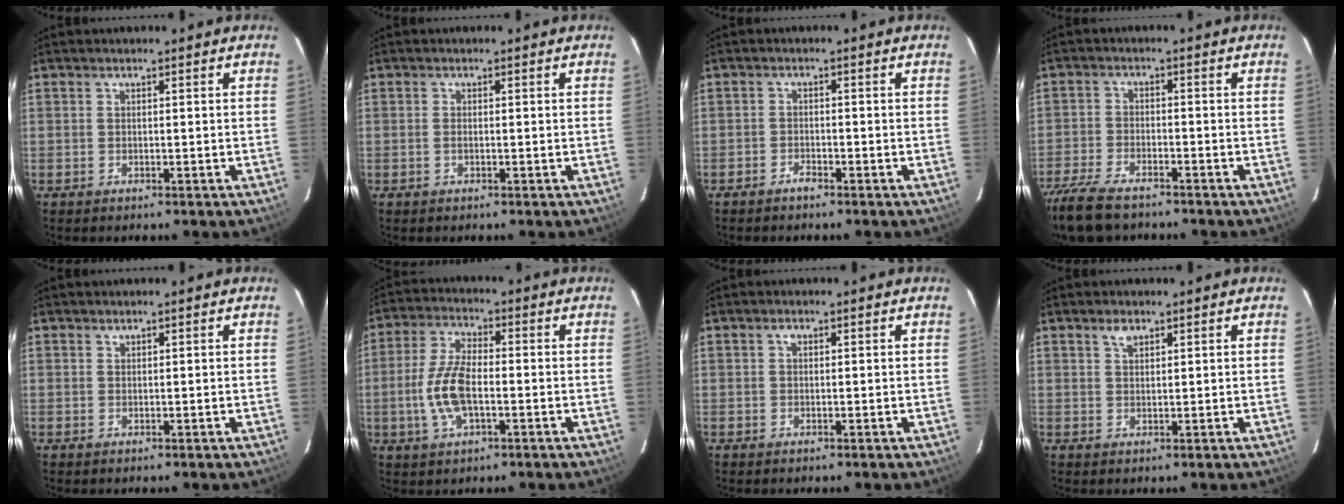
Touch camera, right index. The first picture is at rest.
{"total": 0.5, "force": [-0.2, 0.2, 0.4], "torque": [-0.012, 0.000, -0.004]}
{"total": 1.6, "force": [-1.5, 0.5, 0.4], "torque": [-0.015, 0.001, -0.031]}
{"total": 12.9, "force": [-10.4, 4.5, 6.2], "torque": [-0.157, -0.029, -0.193]}
{"total": 0.0}
{"total": 9.2, "force": [-2.0, 4.0, 8.1], "torque": [-0.175, 0.004, -0.039]}
{"total": 0.7, "force": [0.3, 0.5, 0.4], "torque": [-0.008, 0.004, 0.004]}
{"total": 1.9, "force": [1.3, 0.9, 1.0], "torque": [-0.017, 0.004, 0.024]}